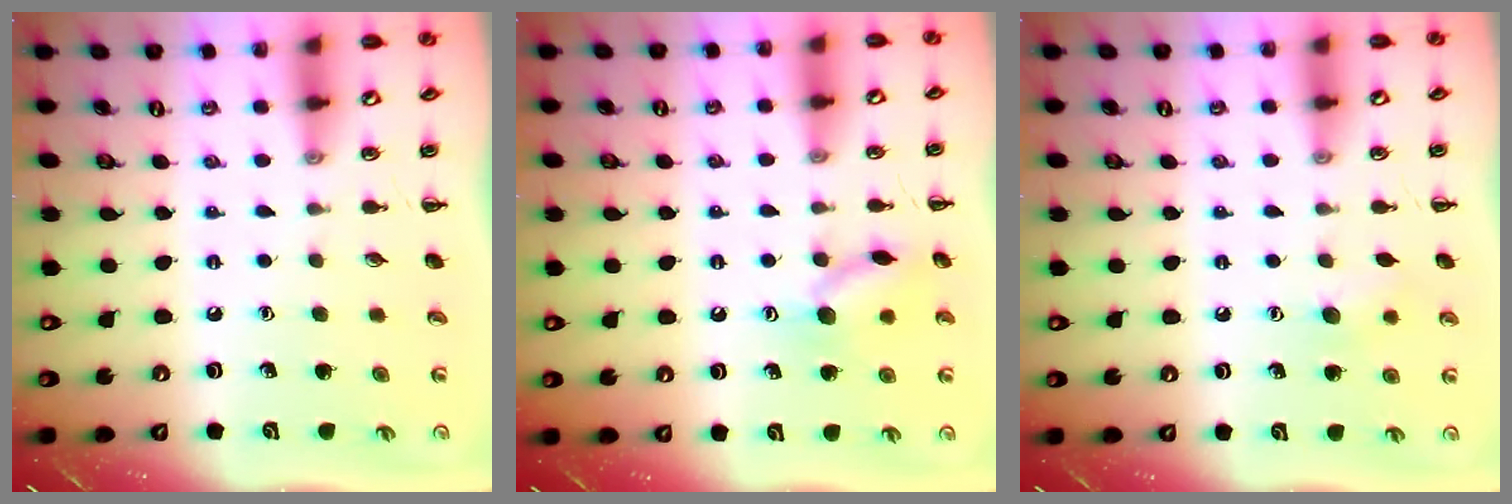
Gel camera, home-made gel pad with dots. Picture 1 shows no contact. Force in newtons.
{"total": 10.3, "press": 10.3, "slide": 0.5}
{"total": 6.2, "press": 6.0, "slide": 1.4}